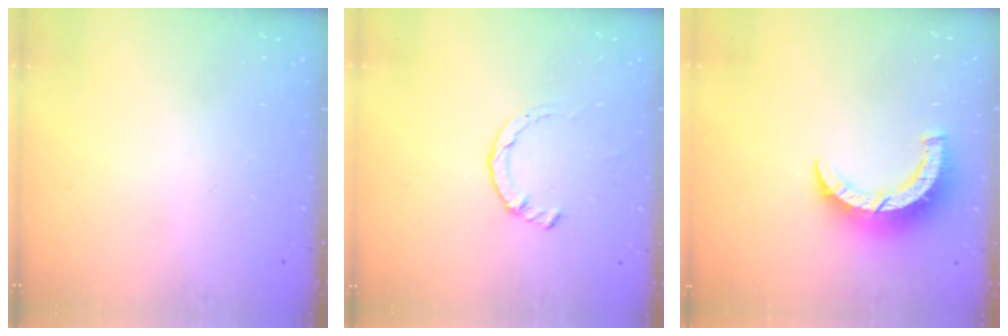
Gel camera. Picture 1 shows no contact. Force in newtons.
{"total": 2.8, "press": 2.8, "slide": 0.4}
{"total": 8.0, "press": 8.0, "slide": 0.4}